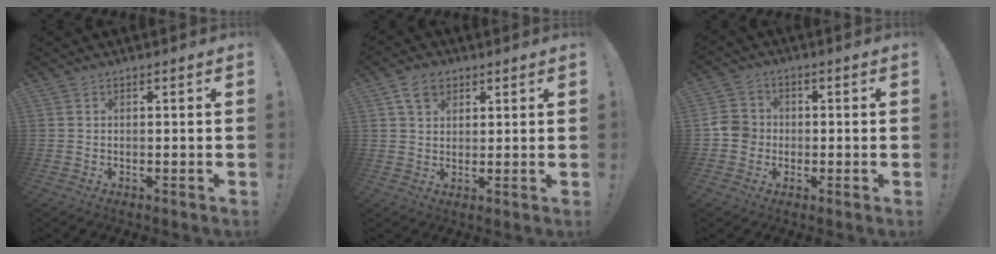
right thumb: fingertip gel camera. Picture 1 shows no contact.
{"total": 6.2, "force": [3.4, 4.2, 2.9], "torque": [-0.047, -0.004, 0.064]}
{"total": 6.5, "force": [-1.2, 6.0, 2.3], "torque": [-0.042, 0.016, -0.023]}